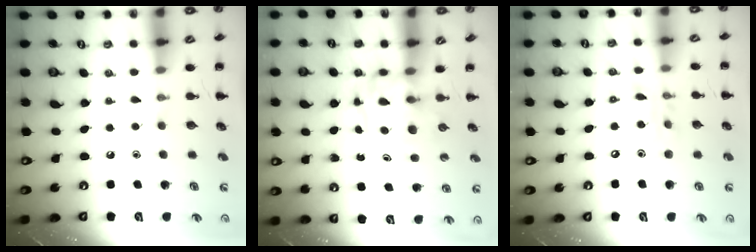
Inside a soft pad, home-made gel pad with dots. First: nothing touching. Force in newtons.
{"total": 3.6, "press": 3.6, "slide": 0.2}
{"total": 9.1, "press": 8.9, "slide": 1.9}